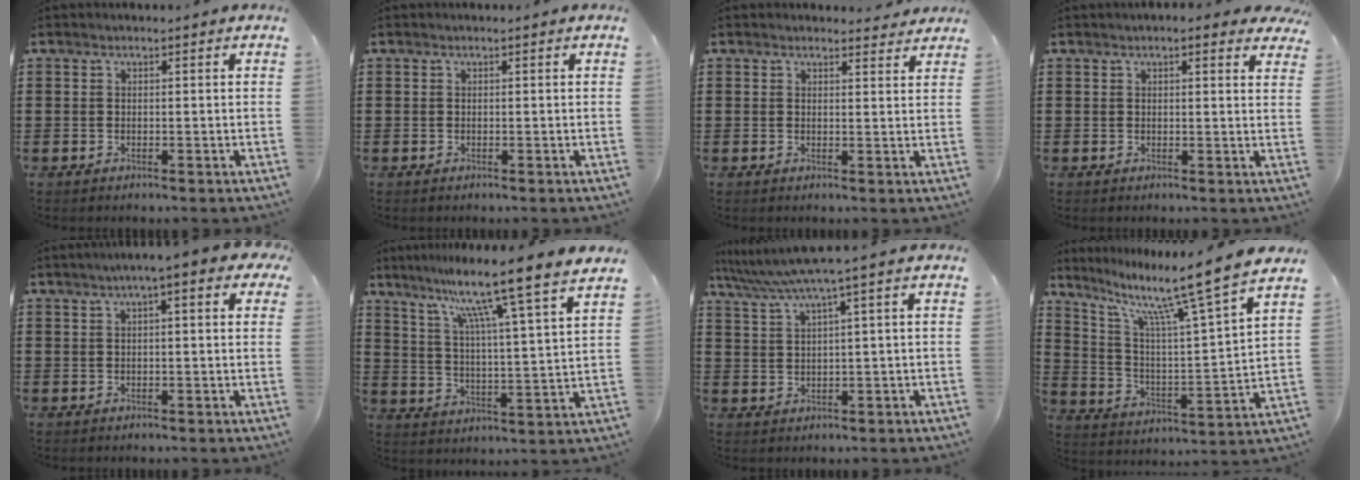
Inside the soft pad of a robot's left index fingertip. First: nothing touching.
{"total": 0.0}
{"total": 2.1, "force": [2.0, 0.5, 0.2], "torque": [-0.001, -0.004, 0.037]}
{"total": 1.9, "force": [1.5, 0.8, 0.8], "torque": [-0.022, 0.004, 0.027]}
{"total": 3.7, "force": [1.4, 0.3, 3.4], "torque": [-0.068, 0.004, 0.022]}
{"total": 11.1, "force": [9.0, -1.2, 6.3], "torque": [-0.139, -0.060, 0.138]}
{"total": 4.4, "force": [2.3, -0.7, 3.7], "torque": [-0.085, -0.017, 0.034]}
{"total": 11.2, "force": [8.6, -0.4, 7.1], "torque": [-0.155, -0.066, 0.128]}